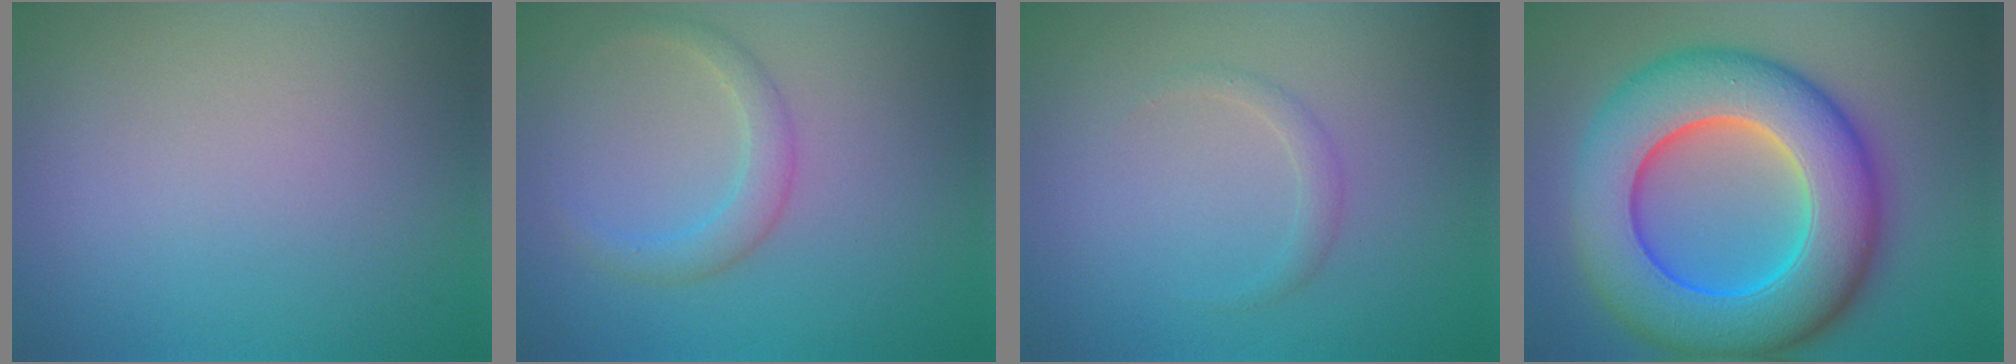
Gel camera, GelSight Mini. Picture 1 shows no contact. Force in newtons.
{"total": 2.3, "press": 2.2, "slide": 0.3}
{"total": 1.1, "press": 1.1, "slide": 0.0}
{"total": 13.3, "press": 13.3, "slide": 0.2}